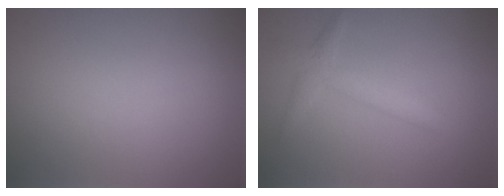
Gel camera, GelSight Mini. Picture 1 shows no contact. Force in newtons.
{"total": 1.9, "press": 1.9, "slide": 0.1}